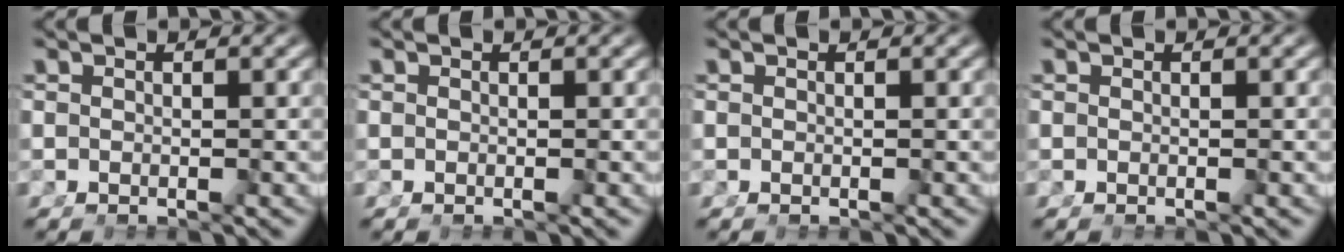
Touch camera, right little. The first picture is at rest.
{"total": 0.0}
{"total": 0.0}
{"total": 0.0}